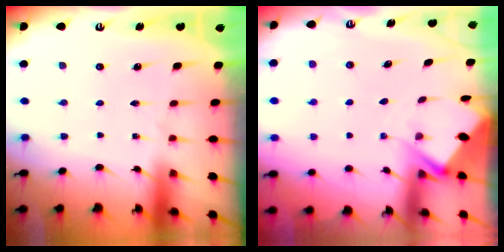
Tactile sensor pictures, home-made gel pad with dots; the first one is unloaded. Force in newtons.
{"total": 2.7, "press": 2.7, "slide": 0.4}